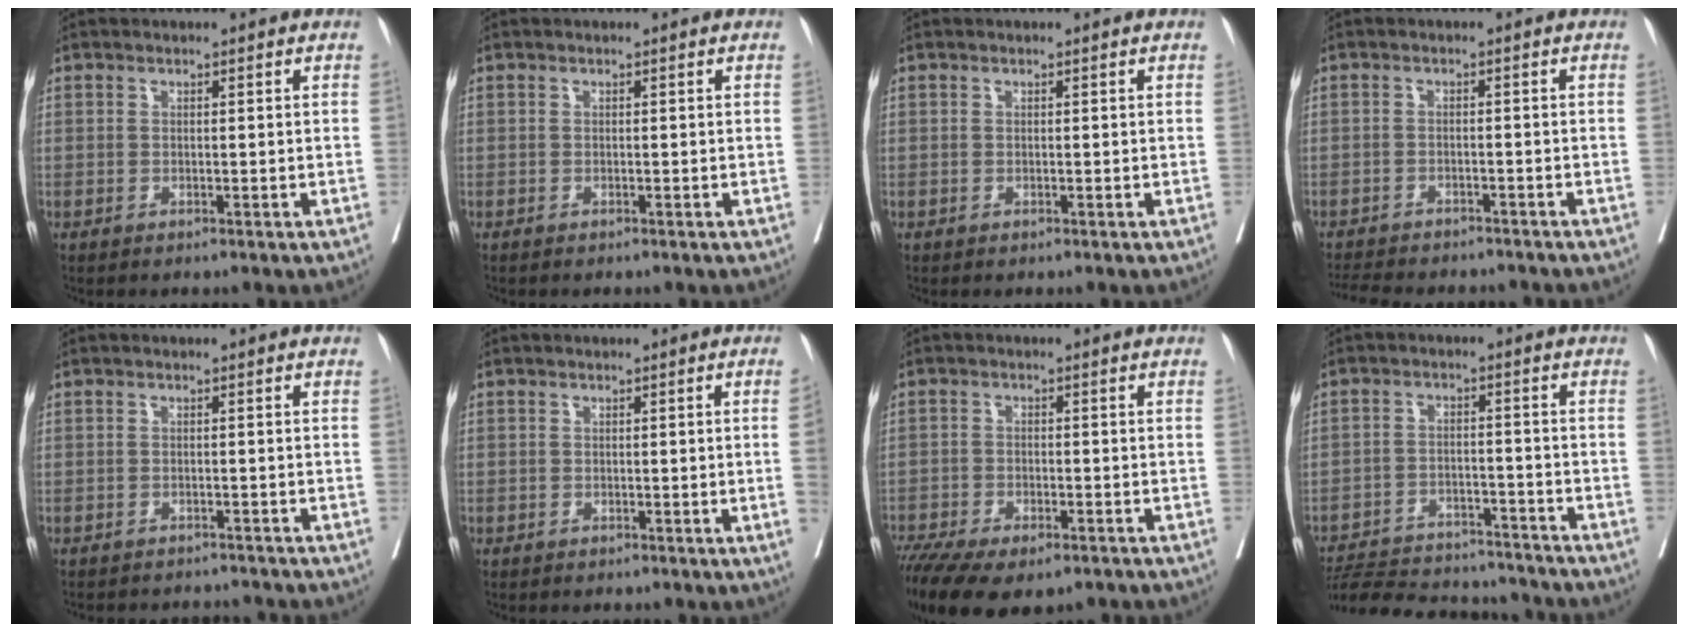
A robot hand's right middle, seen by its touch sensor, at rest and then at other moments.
{"total": 0.0}
{"total": 0.0}
{"total": 11.5, "force": [-10.4, 2.8, 4.1], "torque": [-0.075, -0.007, -0.137]}
{"total": 5.9, "force": [-5.7, 1.1, 0.7], "torque": [-0.004, 0.001, -0.072]}
{"total": 1.2, "force": [-0.4, 0.2, 1.1], "torque": [-0.021, 0.003, -0.007]}
{"total": 14.1, "force": [-10.2, 5.3, 8.1], "torque": [-0.172, -0.015, -0.157]}
{"total": 16.3, "force": [-15.1, 4.7, 3.9], "torque": [-0.072, 0.006, -0.214]}